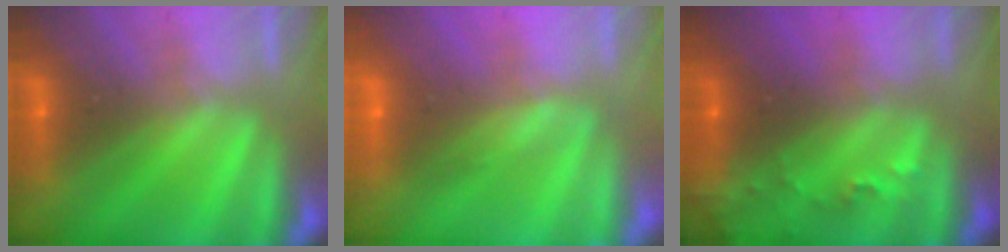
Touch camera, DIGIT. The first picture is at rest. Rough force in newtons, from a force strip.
{"total": 1.7}
{"total": 7.2}